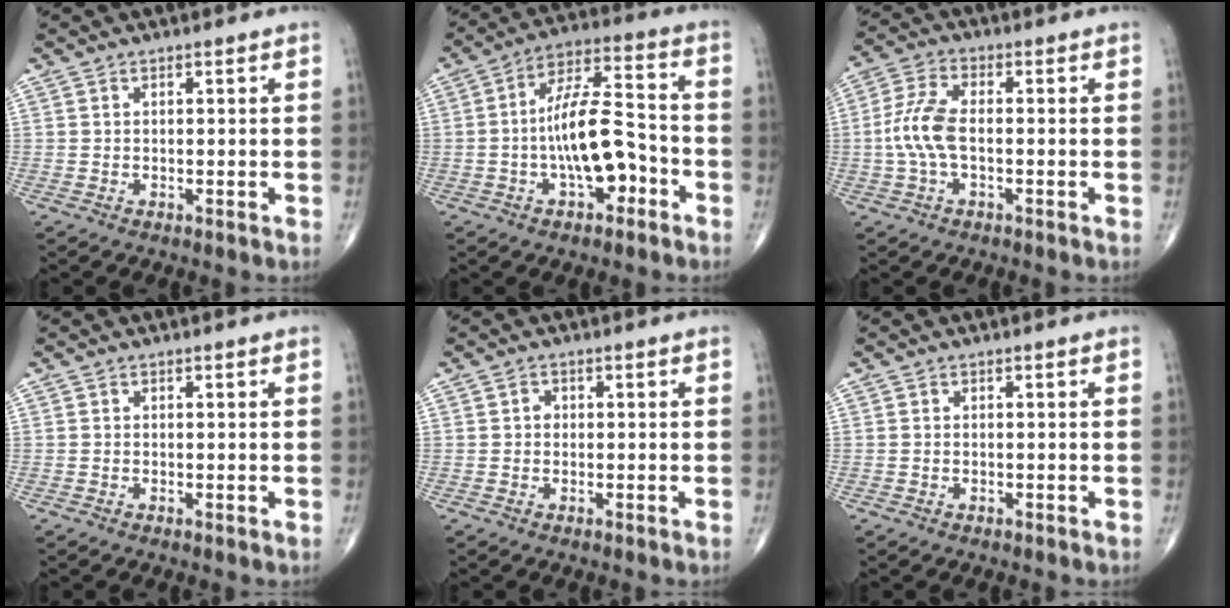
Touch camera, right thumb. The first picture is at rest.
{"total": 13.4, "force": [-3.5, 5.9, 11.5], "torque": [-0.192, 0.045, -0.064]}
{"total": 7.8, "force": [-0.9, 3.6, 6.8], "torque": [-0.166, 0.021, -0.022]}
{"total": 0.0}
{"total": 1.2, "force": [0.0, 1.1, 0.5], "torque": [-0.003, 0.004, -0.001]}
{"total": 0.0}